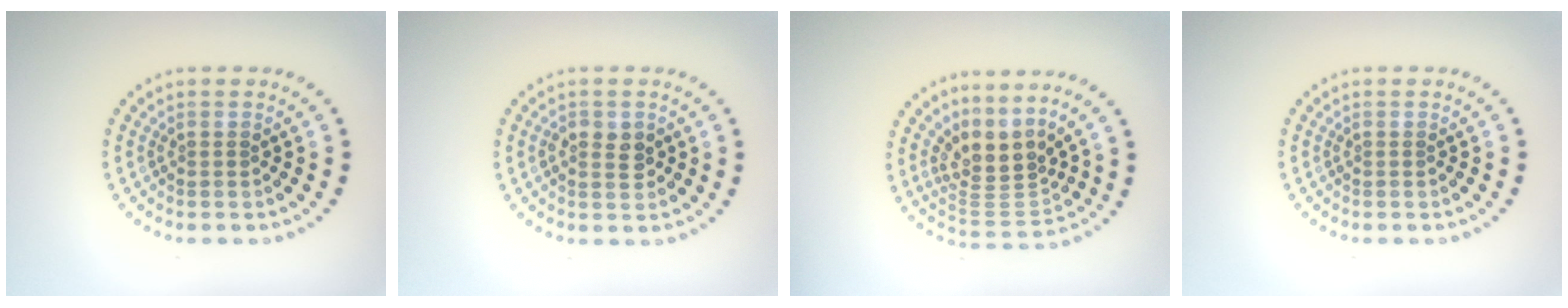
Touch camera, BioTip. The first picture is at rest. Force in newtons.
{"total": 2.1, "press": 2.1, "slide": 0.1}
{"total": 3.9, "press": 2.7, "slide": 2.9}
{"total": 0.0}